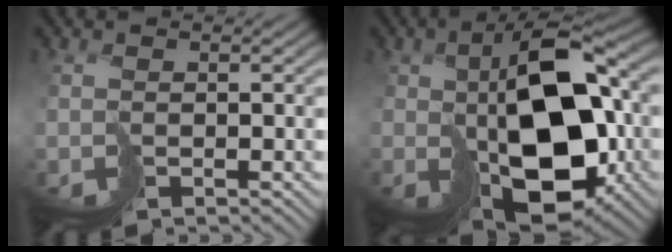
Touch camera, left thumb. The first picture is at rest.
{"total": 15.8, "force": [-0.5, 8.8, 13.1], "torque": [-0.213, -0.007, 0.005]}